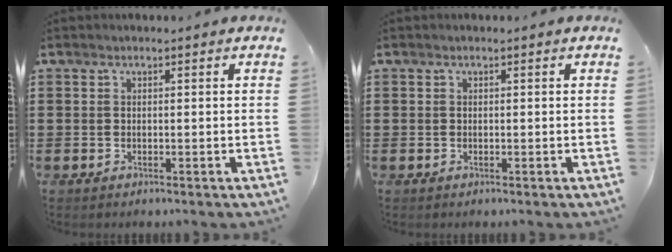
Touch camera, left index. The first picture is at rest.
{"total": 0.0}